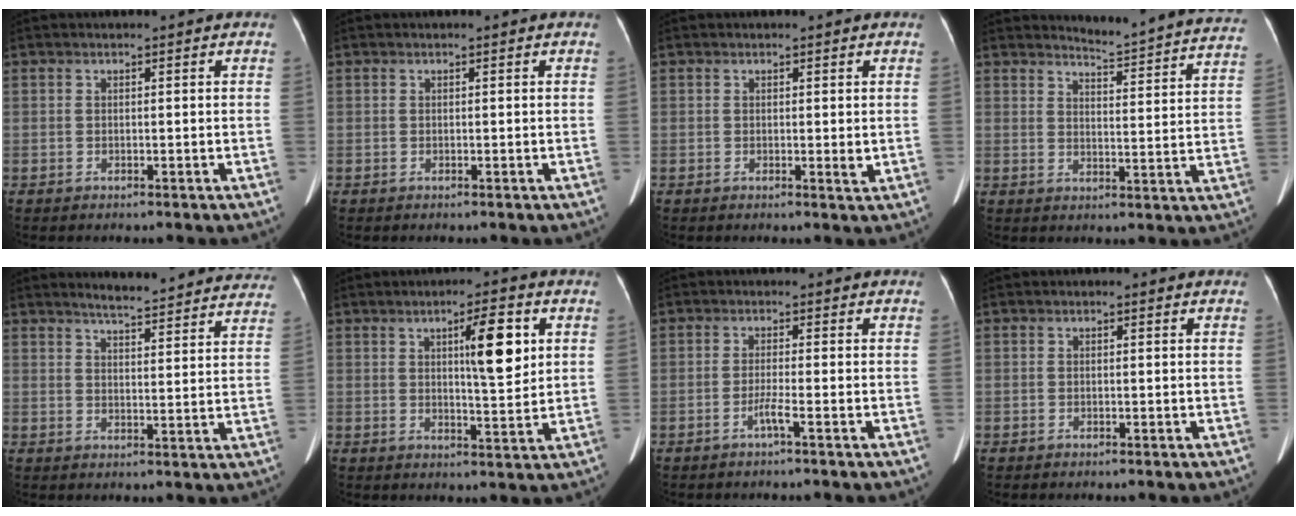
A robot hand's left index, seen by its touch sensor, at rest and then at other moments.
{"total": 0.0}
{"total": 0.9, "force": [0.1, 0.2, 0.9], "torque": [-0.011, -0.004, 0.001]}
{"total": 17.2, "force": [16.9, -0.1, 3.2], "torque": [-0.038, -0.097, 0.179]}
{"total": 18.3, "force": [17.3, 2.3, 5.8], "torque": [-0.064, -0.034, 0.198]}
{"total": 7.5, "force": [2.4, 1.3, 7.0], "torque": [-0.106, 0.002, 0.035]}
{"total": 1.9, "force": [-1.1, -0.5, 1.5], "torque": [-0.028, 0.000, -0.023]}
{"total": 0.7, "force": [-0.3, 0.6, 0.1], "torque": [0.000, 0.005, -0.008]}